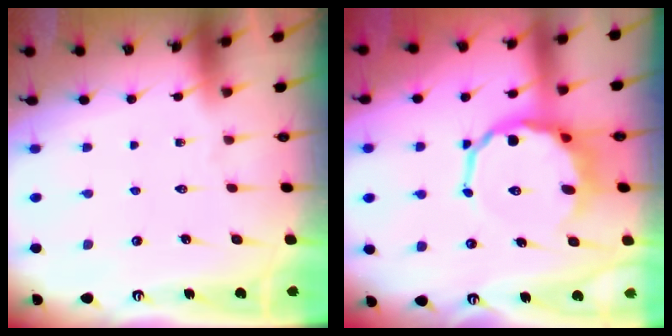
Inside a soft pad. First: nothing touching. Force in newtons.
{"total": 10.8, "press": 10.3, "slide": 3.1}